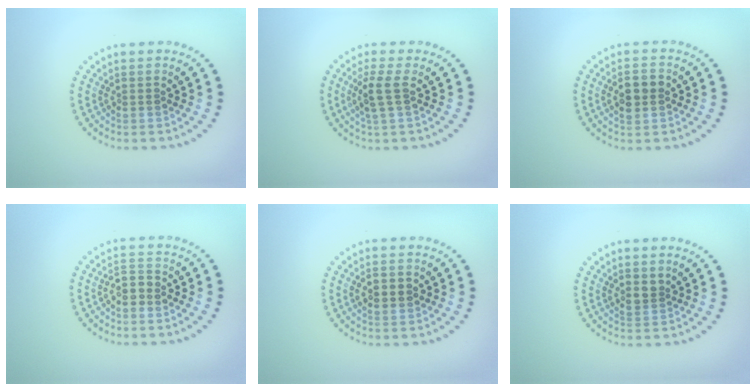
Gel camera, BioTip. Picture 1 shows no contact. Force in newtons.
{"total": 2.4, "press": 2.1, "slide": 1.2}
{"total": 3.1, "press": 3.1, "slide": 0.3}
{"total": 1.9, "press": 1.6, "slide": 1.1}
{"total": 1.9, "press": 1.8, "slide": 0.2}
{"total": 1.5, "press": 1.2, "slide": 0.8}